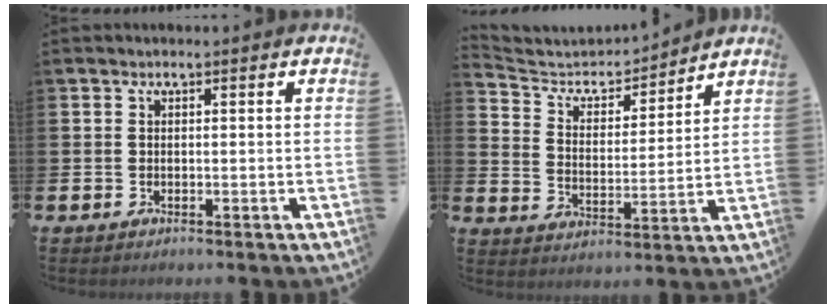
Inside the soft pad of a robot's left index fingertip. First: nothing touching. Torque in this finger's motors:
{"motor_torque": [-0.94, -0.81, -0.24, -0.05]}